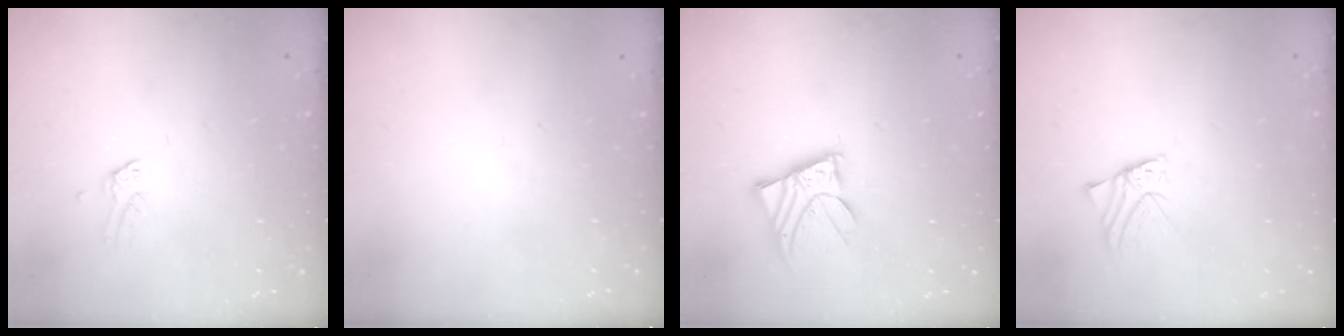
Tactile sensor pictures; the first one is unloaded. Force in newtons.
{"total": 0.0}
{"total": 9.0, "press": 8.9, "slide": 1.0}
{"total": 2.9, "press": 2.9, "slide": 0.2}